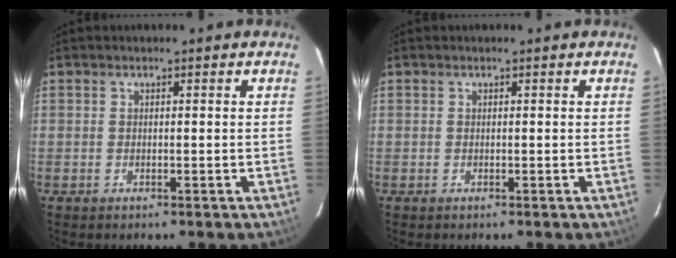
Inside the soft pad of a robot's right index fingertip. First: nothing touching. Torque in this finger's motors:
{"motor_torque": [0.00, 0.00, 0.00, 0.00]}